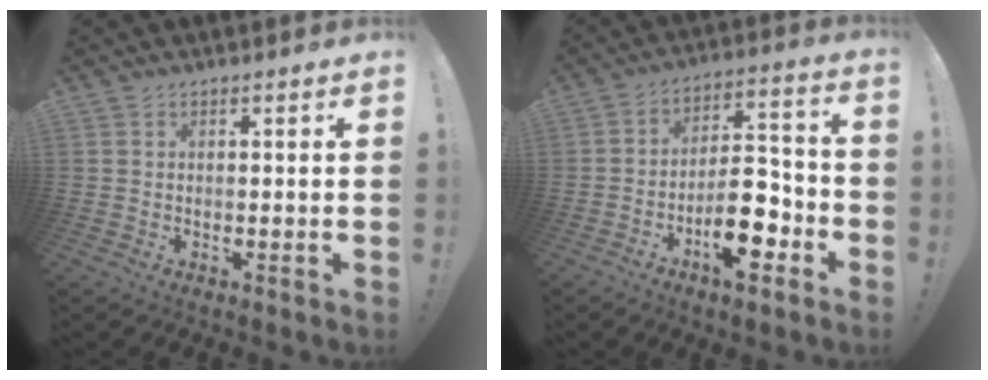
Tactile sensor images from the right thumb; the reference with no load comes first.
{"total": 14.9, "force": [-6.9, 6.8, 11.4], "torque": [-0.169, 0.050, -0.106]}